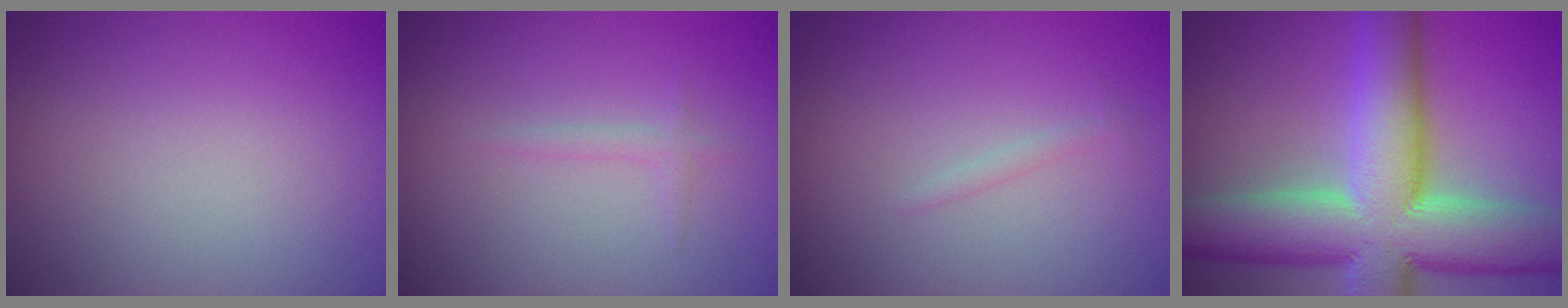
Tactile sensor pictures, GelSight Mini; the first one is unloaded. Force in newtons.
{"total": 0.8, "press": 0.8, "slide": 0.0}
{"total": 0.6, "press": 0.6, "slide": 0.0}
{"total": 14.4, "press": 14.4, "slide": 0.8}